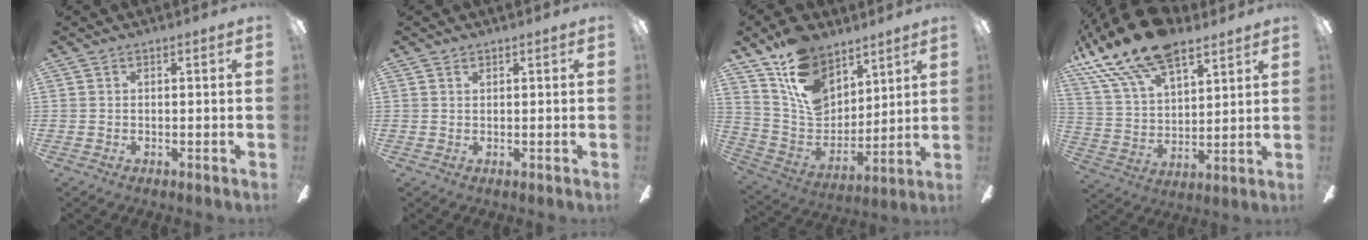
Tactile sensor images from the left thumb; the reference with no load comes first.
{"total": 0.6, "force": [0.5, 0.3, 0.2], "torque": [-0.005, 0.001, 0.010]}
{"total": 16.5, "force": [10.3, 10.4, 7.5], "torque": [-0.143, -0.051, 0.201]}
{"total": 19.0, "force": [13.7, 7.9, 10.6], "torque": [-0.227, -0.071, 0.243]}